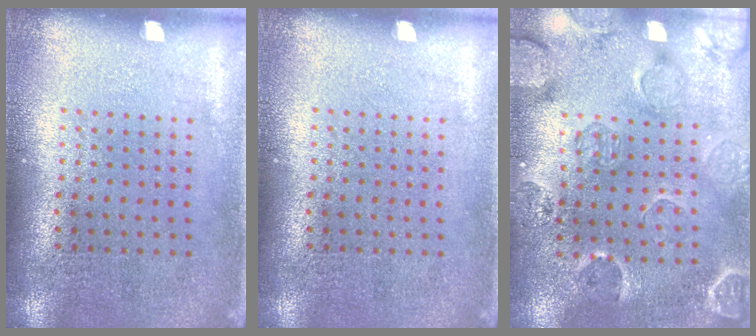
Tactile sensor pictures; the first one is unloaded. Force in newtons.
{"total": 0.0}
{"total": 2.6, "press": 2.1, "slide": 1.5}